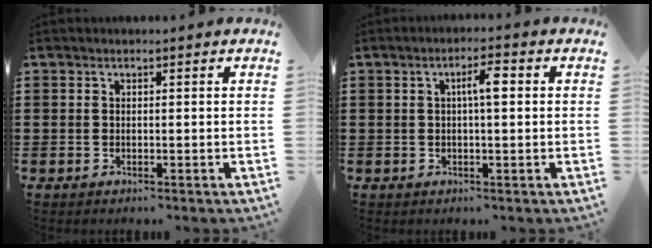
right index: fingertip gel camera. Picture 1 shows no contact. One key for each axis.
{"total": 3.5, "fx": 0.5, "fy": 0.8, "fz": 3.4, "tx": -0.057, "ty": 0.002, "tz": 0.003}